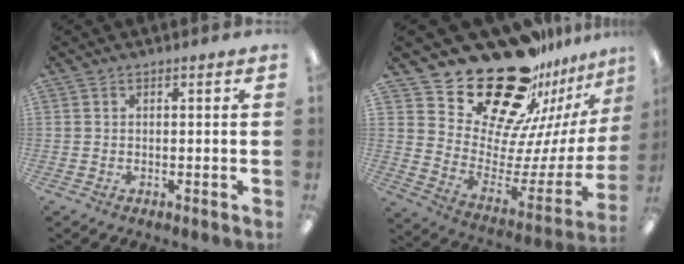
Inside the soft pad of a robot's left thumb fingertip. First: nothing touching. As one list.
[{"total": 27.1, "force": [21.4, 12.6, 10.8], "torque": [-0.166, -0.156, 0.390]}]